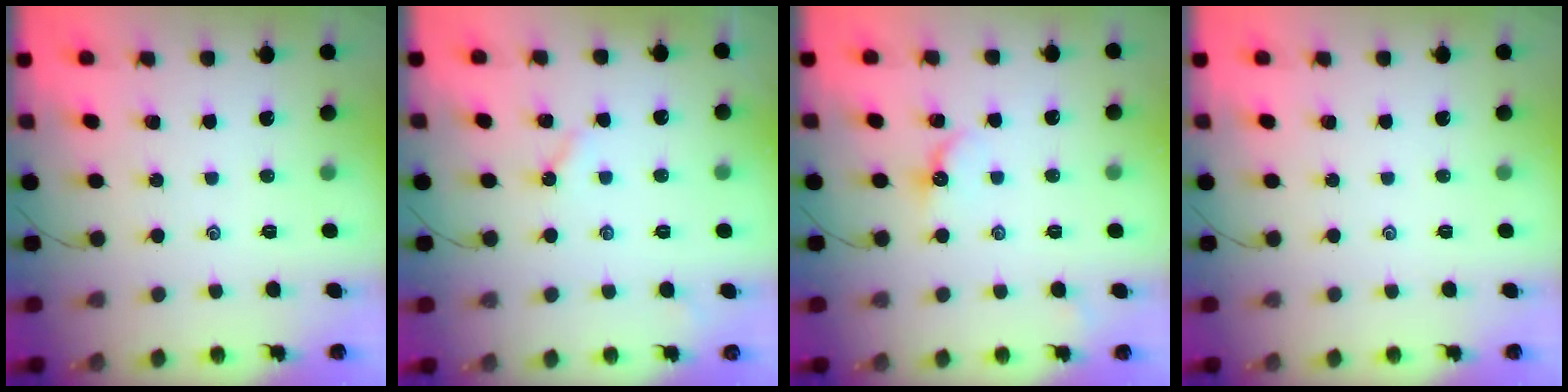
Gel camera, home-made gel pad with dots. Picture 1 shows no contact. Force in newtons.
{"total": 2.6, "press": 2.5, "slide": 0.3}
{"total": 5.4, "press": 5.4, "slide": 0.6}
{"total": 0.0}